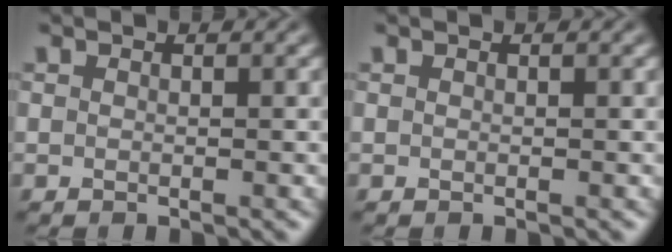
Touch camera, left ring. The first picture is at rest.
{"total": 0.0}